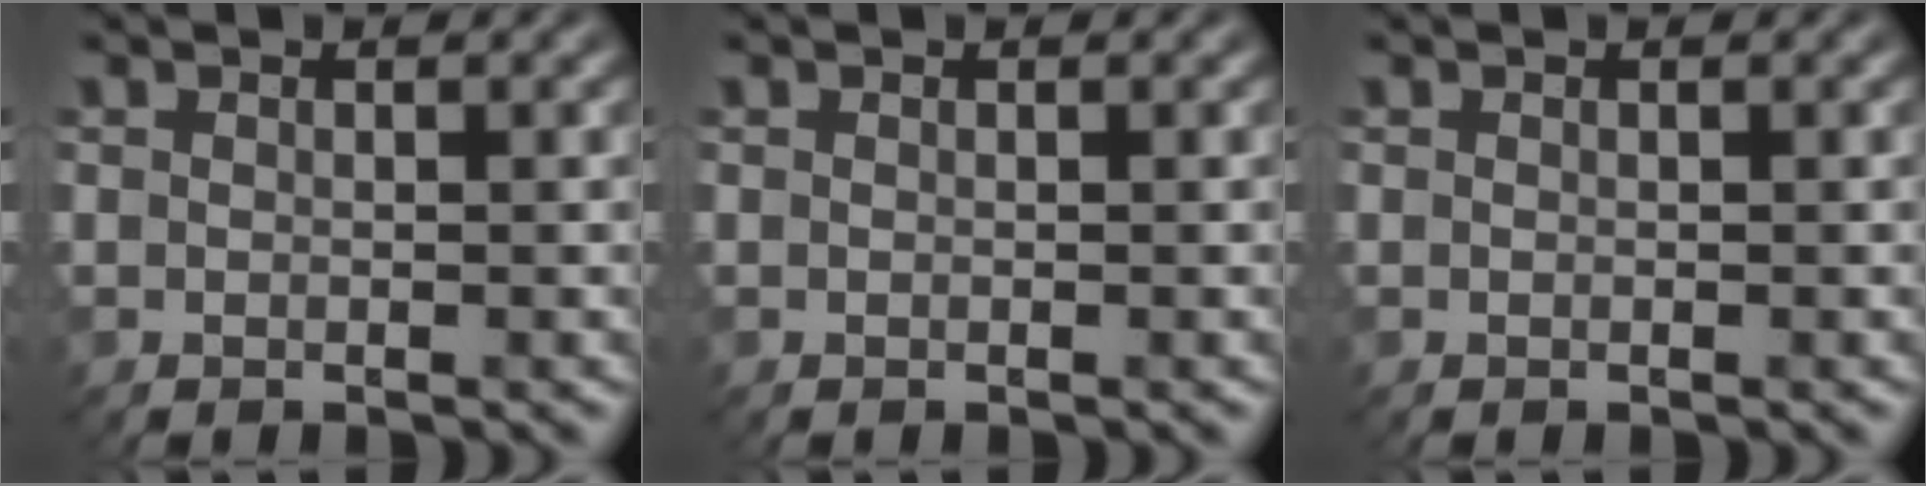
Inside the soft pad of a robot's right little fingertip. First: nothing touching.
{"total": 0.0}
{"total": 0.0}